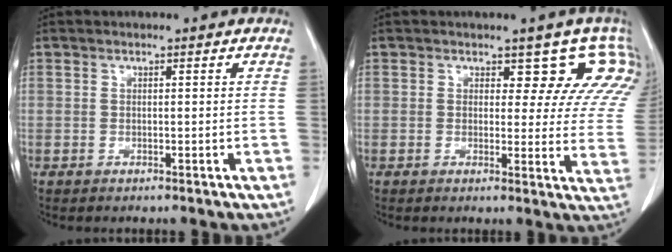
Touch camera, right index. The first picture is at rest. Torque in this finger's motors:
{"motor_torque": [0.19, 0.29, 0.08, 0.00]}